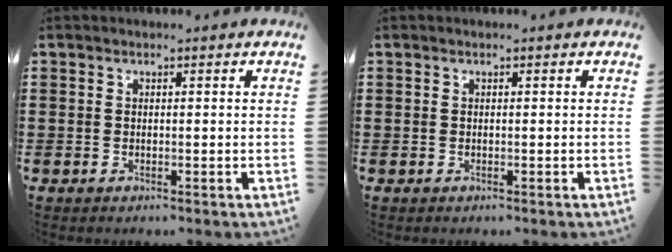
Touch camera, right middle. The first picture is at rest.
{"total": 0.0}